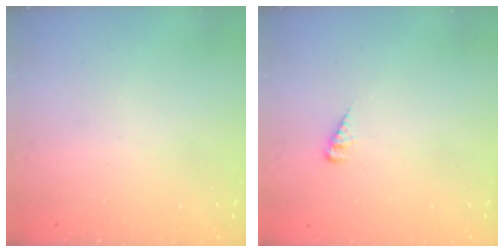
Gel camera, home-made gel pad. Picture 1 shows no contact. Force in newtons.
{"total": 3.4, "press": 3.4, "slide": 0.4}